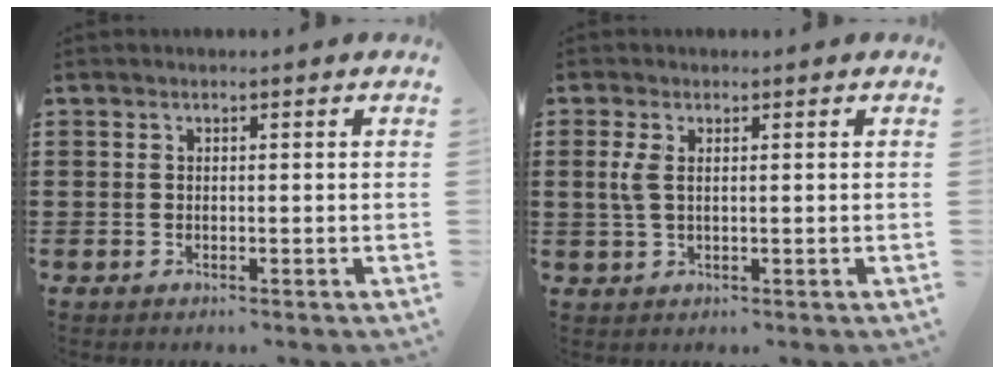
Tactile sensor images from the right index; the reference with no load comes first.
{"total": 2.6, "force": [0.5, 1.1, 2.3], "torque": [-0.062, 0.001, 0.003]}